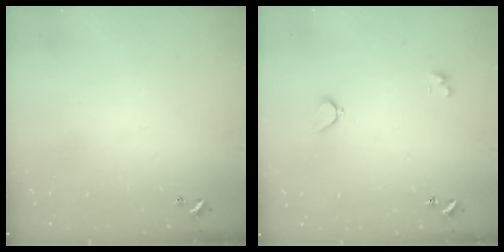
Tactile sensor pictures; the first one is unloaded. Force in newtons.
{"total": 1.9, "press": 1.9, "slide": 0.6}